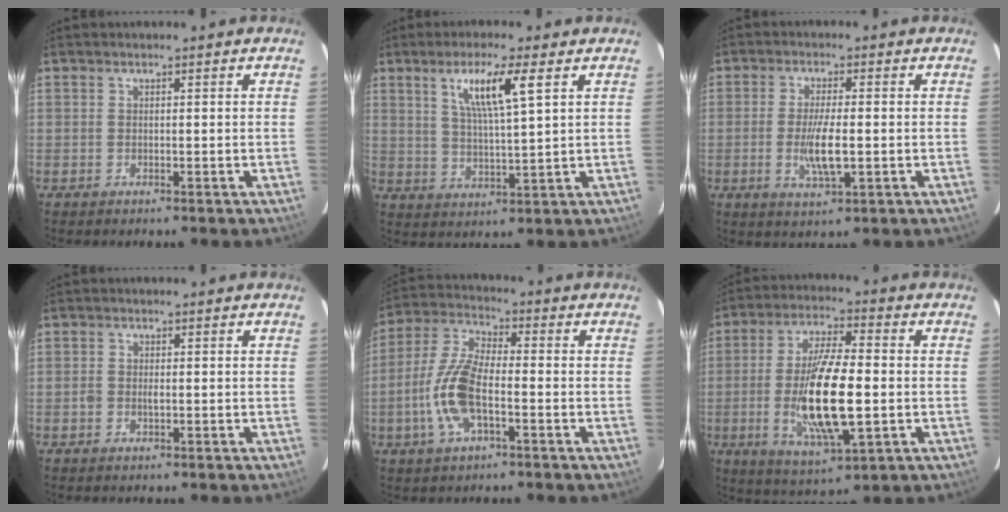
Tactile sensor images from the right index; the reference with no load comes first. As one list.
[{"total": 8.5, "force": [3.9, 0.5, 7.5], "torque": [-0.139, -0.002, 0.073]}, {"total": 6.6, "force": [-1.2, 1.4, 6.3], "torque": [-0.123, -0.010, -0.020]}, {"total": 1.4, "force": [-0.4, 0.9, 1.1], "torque": [-0.022, 0.000, -0.008]}, {"total": 11.7, "force": [-3.4, 4.5, 10.3], "torque": [-0.226, 0.004, -0.070]}, {"total": 16.1, "force": [-2.4, 4.1, 15.3], "torque": [-0.299, -0.012, -0.040]}]